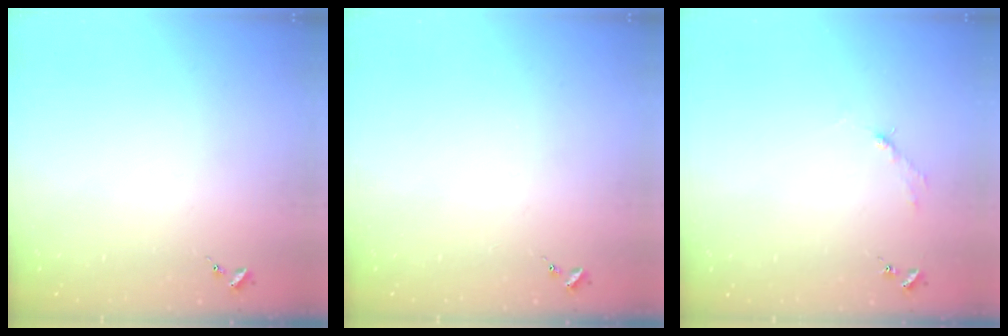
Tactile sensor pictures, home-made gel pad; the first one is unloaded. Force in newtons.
{"total": 0.0}
{"total": 2.7, "press": 2.7, "slide": 0.4}